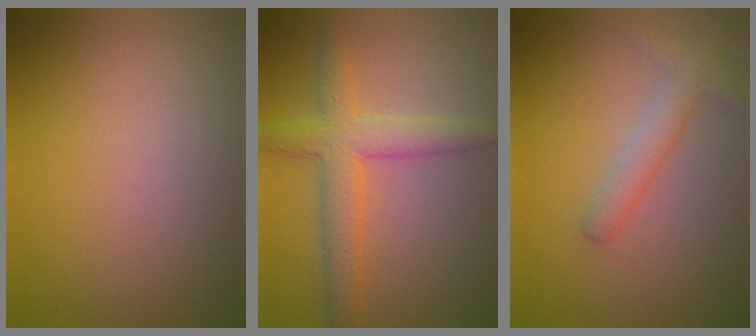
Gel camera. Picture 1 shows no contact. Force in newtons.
{"total": 4.5, "press": 4.5, "slide": 0.1}
{"total": 2.5, "press": 2.5, "slide": 0.2}